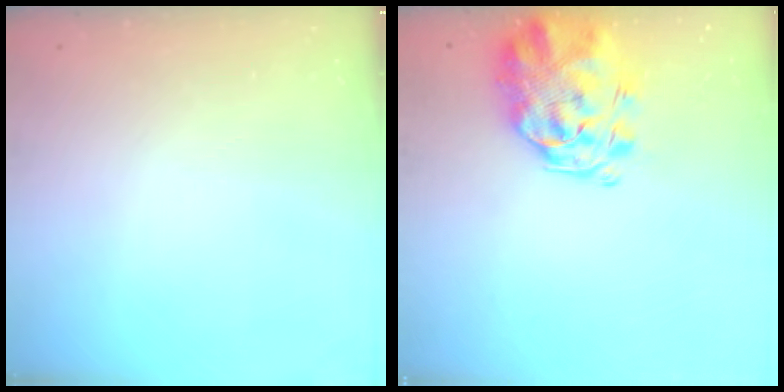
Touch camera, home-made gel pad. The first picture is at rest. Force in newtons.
{"total": 3.8, "press": 3.6, "slide": 1.2}